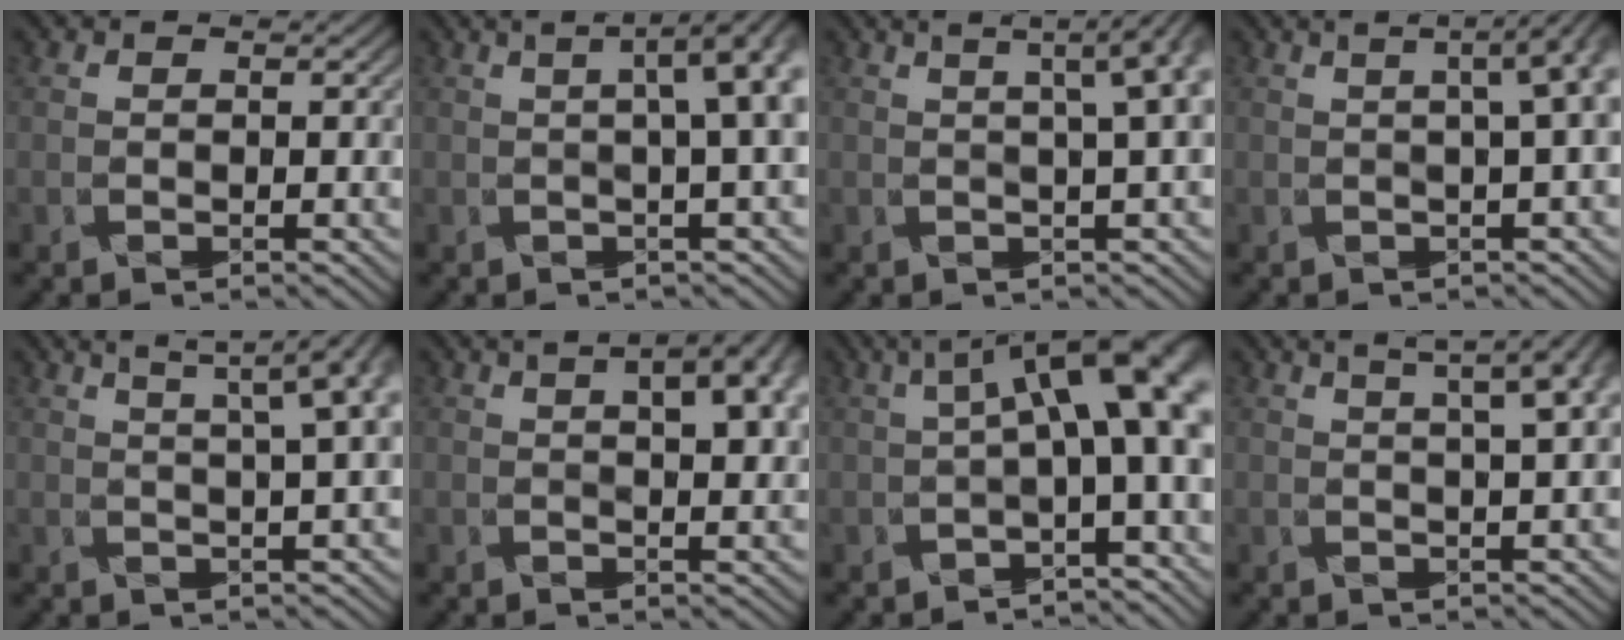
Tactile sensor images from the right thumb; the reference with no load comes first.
{"total": 6.1, "force": [1.0, 1.0, 5.9], "torque": [-0.101, 0.010, 0.021]}
{"total": 5.7, "force": [1.4, 0.7, 5.4], "torque": [-0.073, 0.016, 0.019]}
{"total": 5.5, "force": [0.7, 1.0, 5.4], "torque": [-0.084, 0.003, 0.013]}
{"total": 6.6, "force": [3.4, 0.5, 5.7], "torque": [-0.074, 0.027, 0.049]}
{"total": 7.9, "force": [3.0, 3.2, 6.6], "torque": [-0.102, 0.013, 0.051]}
{"total": 11.5, "force": [1.0, 3.5, 10.9], "torque": [-0.161, 0.011, 0.021]}
{"total": 6.6, "force": [3.3, 1.4, 5.5], "torque": [-0.072, 0.026, 0.046]}